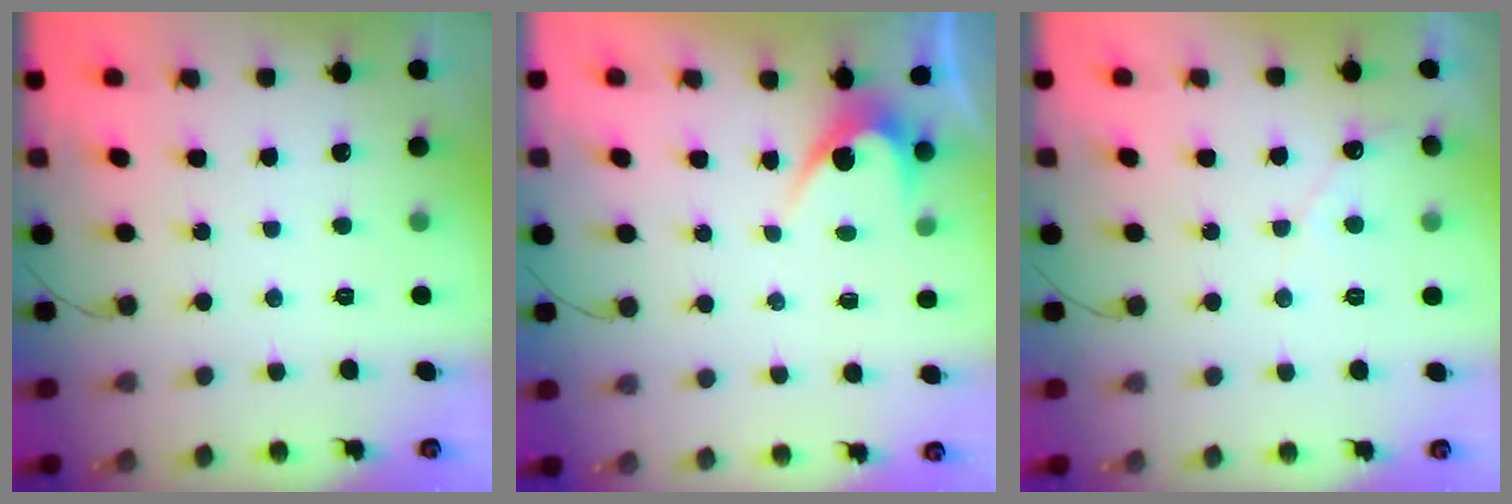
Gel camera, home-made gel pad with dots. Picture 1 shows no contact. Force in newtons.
{"total": 2.8, "press": 2.8, "slide": 0.2}
{"total": 3.7, "press": 3.6, "slide": 0.3}